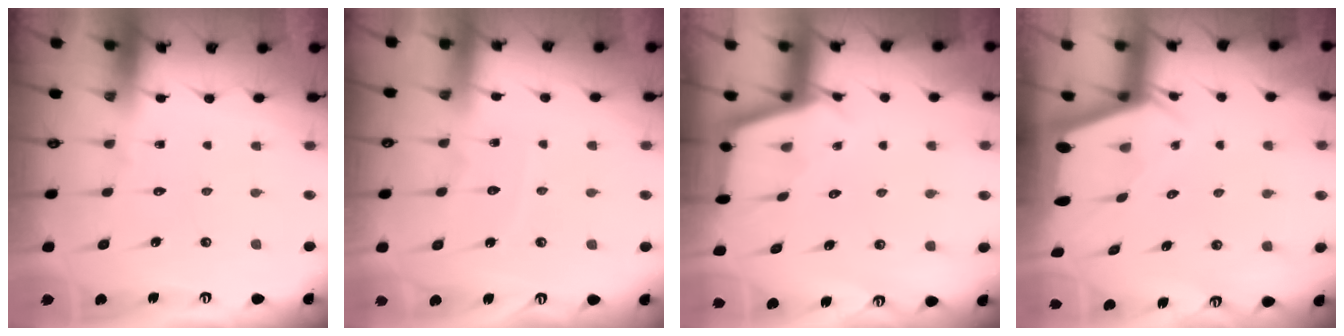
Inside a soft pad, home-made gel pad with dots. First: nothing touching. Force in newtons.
{"total": 4.0, "press": 4.0, "slide": 0.3}
{"total": 2.9, "press": 2.9, "slide": 0.4}
{"total": 2.2, "press": 2.2, "slide": 0.3}